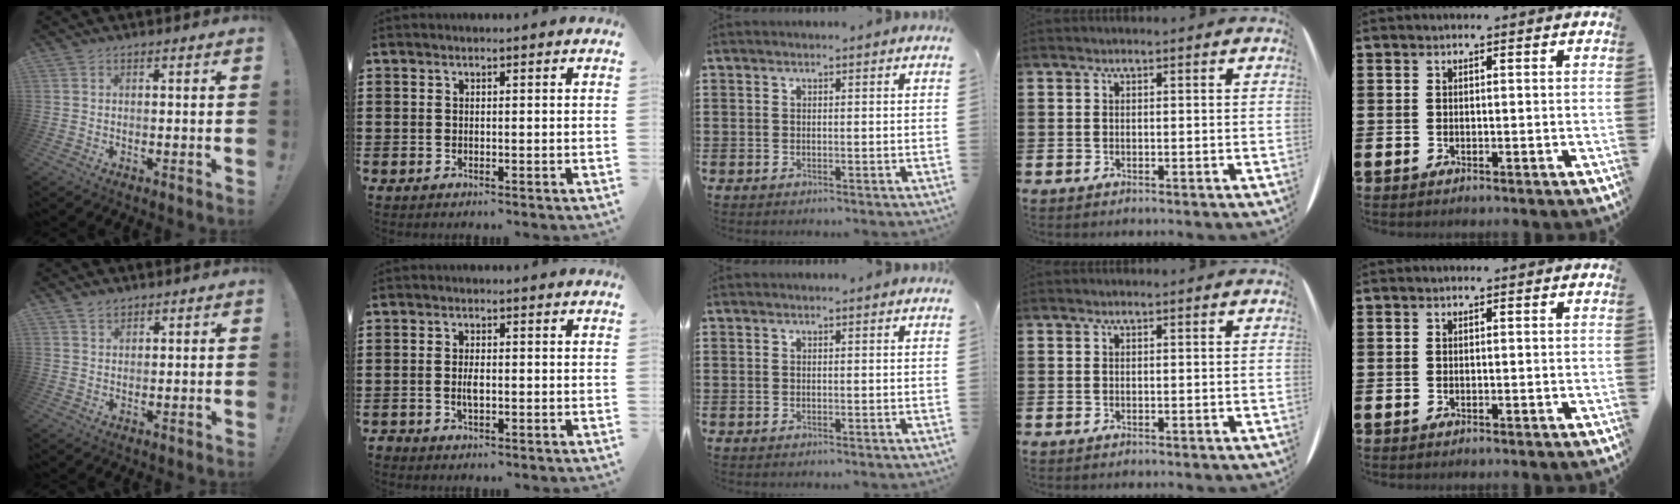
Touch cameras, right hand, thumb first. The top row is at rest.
{"thumb": {"total": 2.1, "force": [1.7, 1.1, 0.5], "torque": [0.001, -0.013, 0.030]}, "index": {"total": 2.0, "force": [-0.5, 0.9, 1.6], "torque": [-0.032, 0.001, -0.009]}}